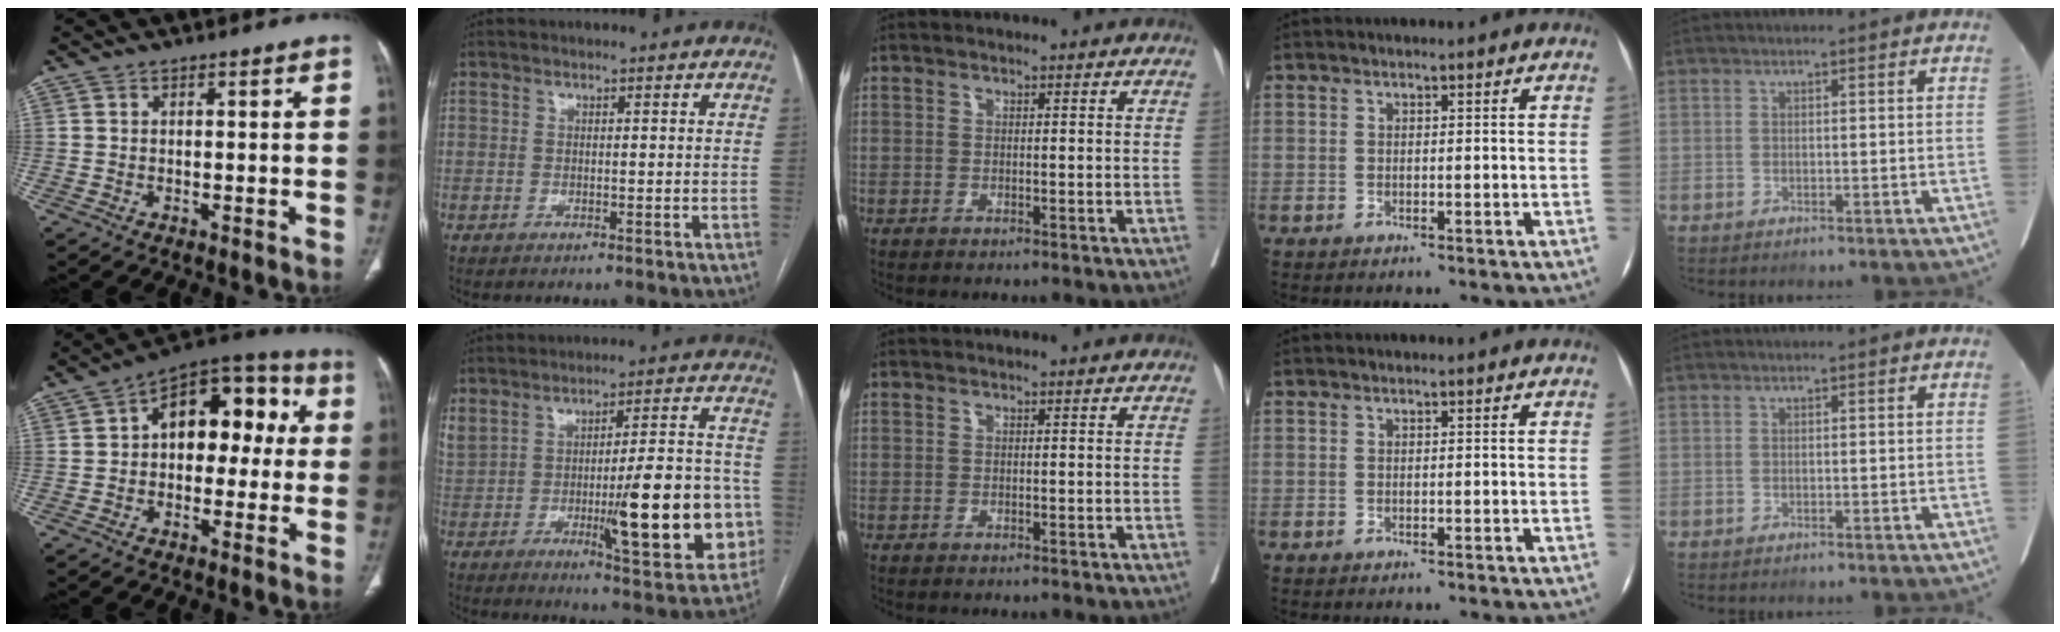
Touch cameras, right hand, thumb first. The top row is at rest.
{"thumb": {"total": 15.5, "force": [2.2, 9.6, 12.0], "torque": [-0.113, 0.046, 0.020]}, "index": {"total": 21.4, "force": [-1.9, 6.7, 20.2], "torque": [-0.300, 0.019, -0.003]}}